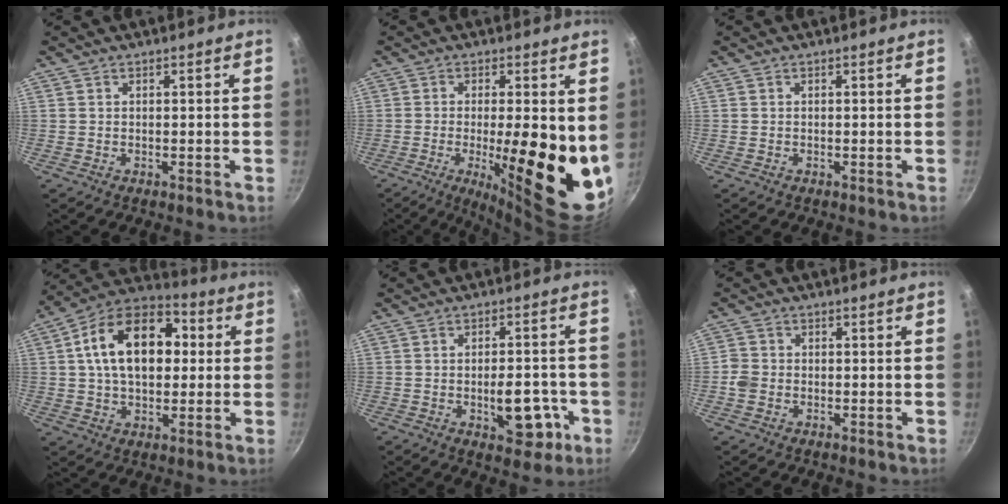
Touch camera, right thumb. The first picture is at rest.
{"total": 18.3, "force": [-1.5, 5.6, 17.4], "torque": [-0.230, -0.022, -0.017]}
{"total": 0.0}
{"total": 19.0, "force": [3.0, 12.3, 14.2], "torque": [-0.204, 0.026, 0.031]}
{"total": 9.3, "force": [-2.8, 5.0, 7.4], "torque": [-0.072, 0.014, -0.028]}
{"total": 2.8, "force": [-1.0, 2.3, 1.2], "torque": [-0.019, 0.014, -0.022]}